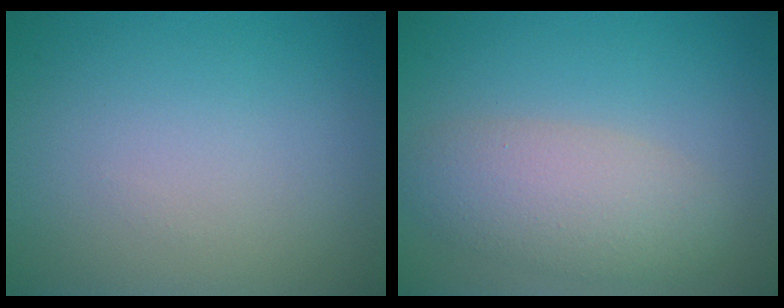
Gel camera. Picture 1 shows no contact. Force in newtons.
{"total": 4.6, "press": 4.6, "slide": 0.3}